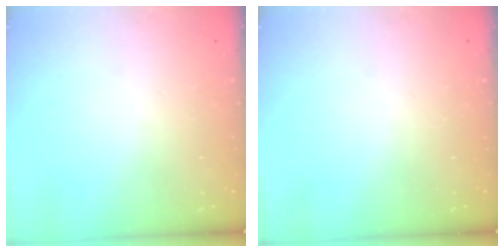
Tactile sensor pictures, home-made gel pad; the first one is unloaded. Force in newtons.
{"total": 0.0}